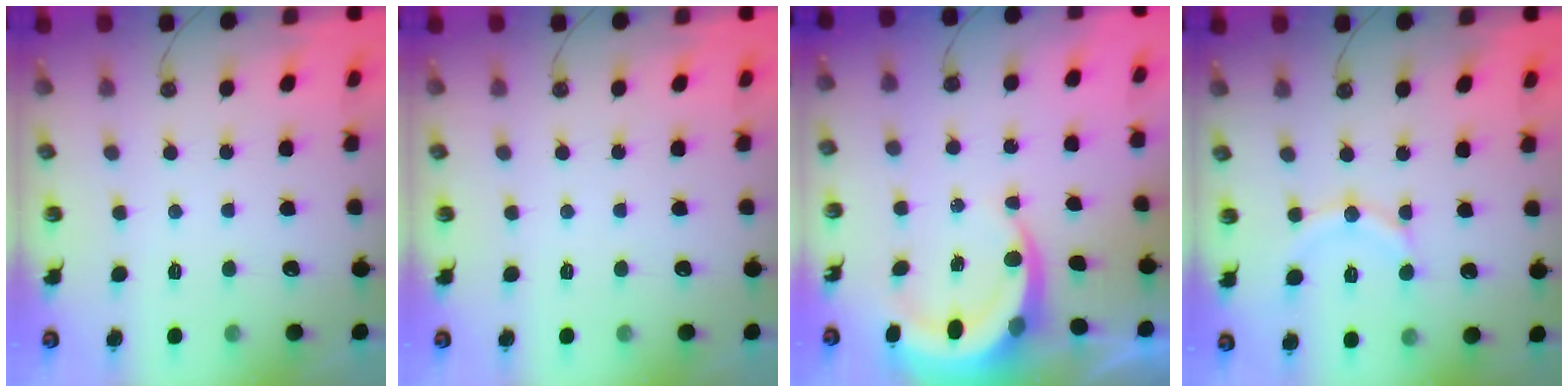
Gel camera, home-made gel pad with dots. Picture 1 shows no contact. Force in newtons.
{"total": 0.0}
{"total": 5.9, "press": 5.9, "slide": 0.3}
{"total": 11.8, "press": 11.8, "slide": 1.0}